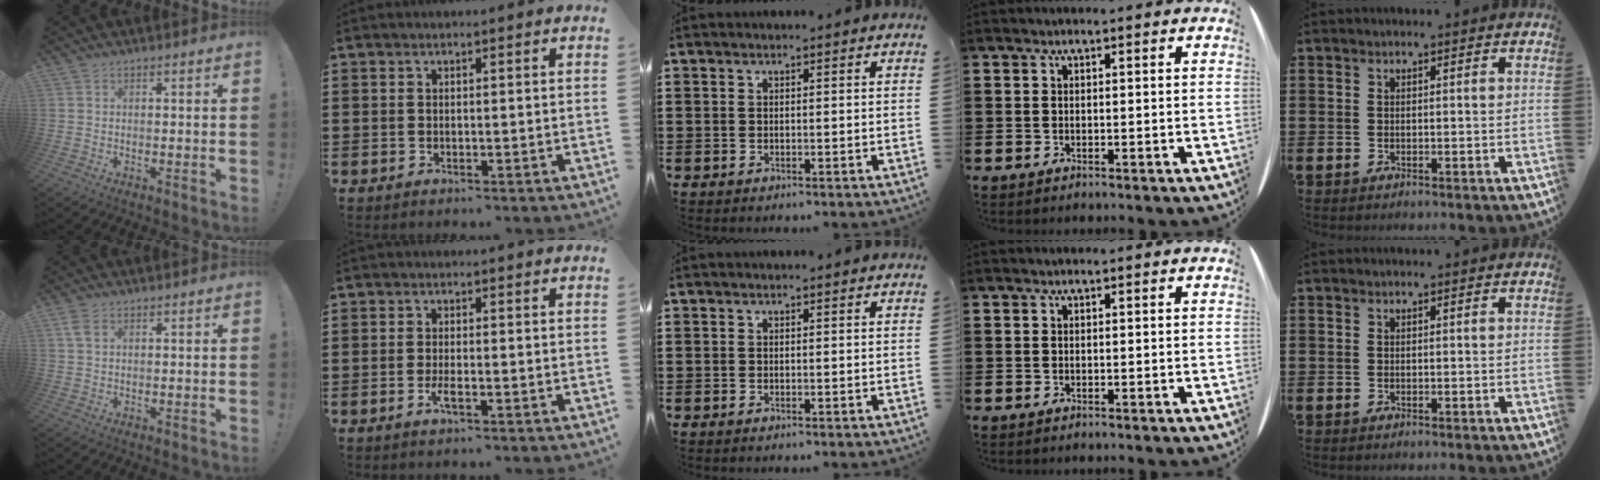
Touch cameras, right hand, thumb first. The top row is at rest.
{"thumb": {"total": 3.0, "force": [1.2, 1.7, 2.1], "torque": [-0.036, 0.000, 0.022]}, "index": {"total": 2.1, "force": [-0.9, 0.5, 1.9], "torque": [-0.039, -0.003, -0.018]}}